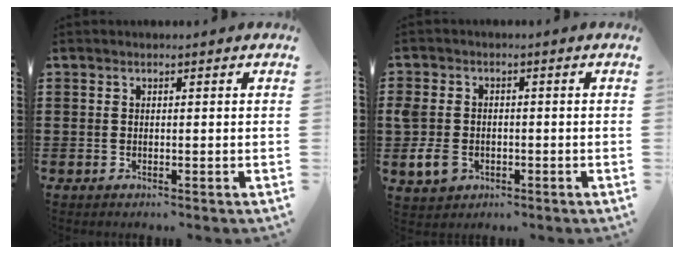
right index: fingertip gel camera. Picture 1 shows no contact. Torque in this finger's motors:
{"motor_torque": [0.69, -0.62, 0.22, 0.13]}